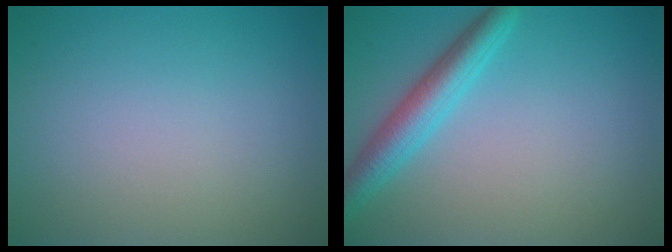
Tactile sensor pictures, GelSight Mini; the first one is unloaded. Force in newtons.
{"total": 3.8, "press": 3.8, "slide": 0.1}